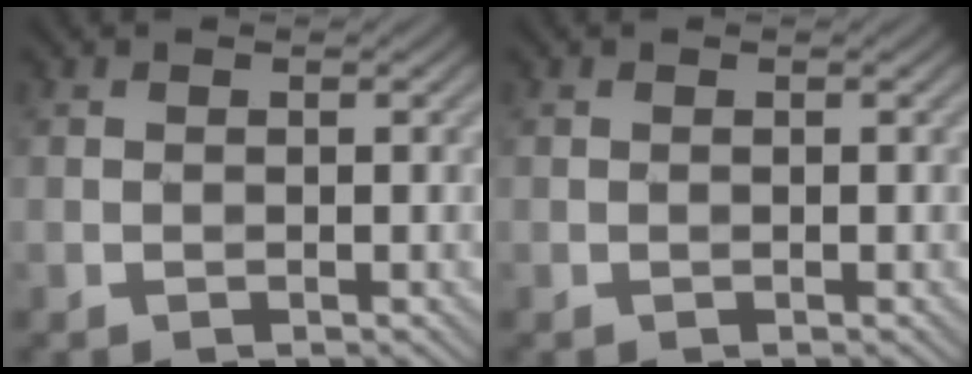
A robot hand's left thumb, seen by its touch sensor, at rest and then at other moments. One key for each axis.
{"total": 0.0}